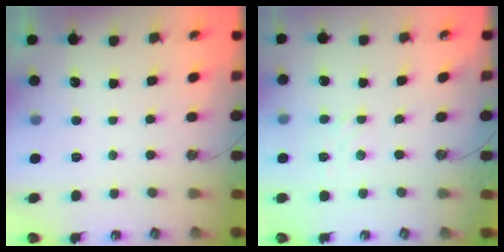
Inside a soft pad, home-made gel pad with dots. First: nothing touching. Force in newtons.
{"total": 2.2, "press": 2.2, "slide": 0.6}